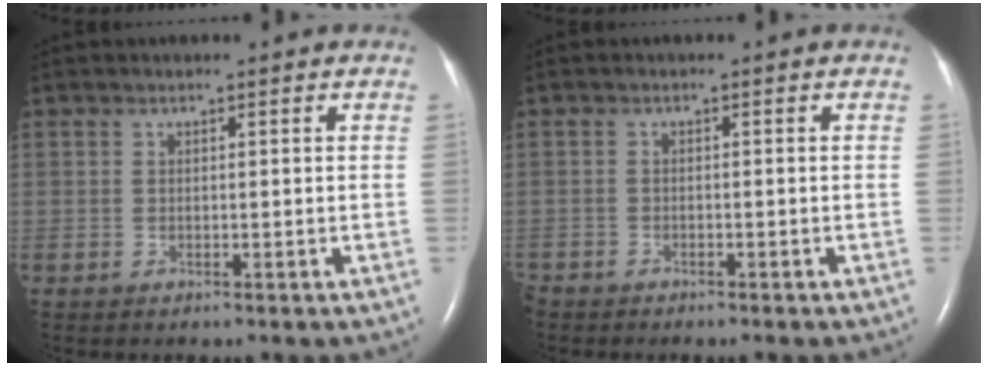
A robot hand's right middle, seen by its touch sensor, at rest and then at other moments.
{"total": 2.1, "force": [-2.0, 0.8, 0.3], "torque": [-0.005, -0.003, -0.034]}